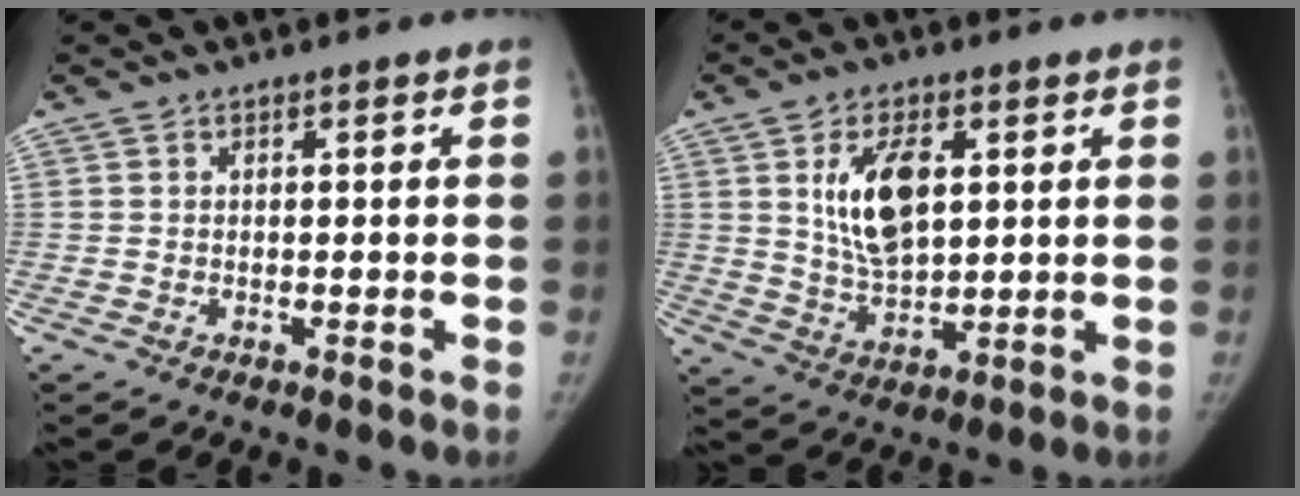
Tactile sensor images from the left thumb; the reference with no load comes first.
{"total": 11.4, "force": [3.2, 5.9, 9.2], "torque": [-0.149, -0.017, 0.063]}